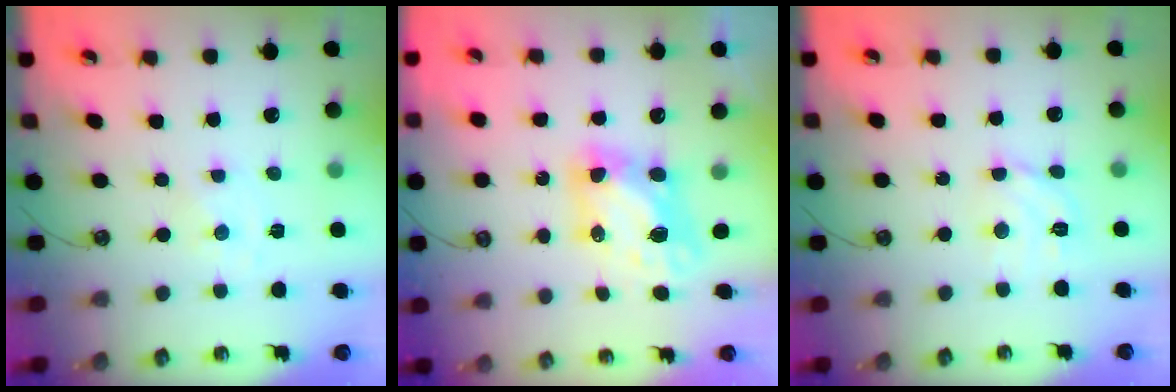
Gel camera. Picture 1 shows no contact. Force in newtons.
{"total": 8.2, "press": 8.2, "slide": 0.3}
{"total": 9.4, "press": 9.3, "slide": 1.2}